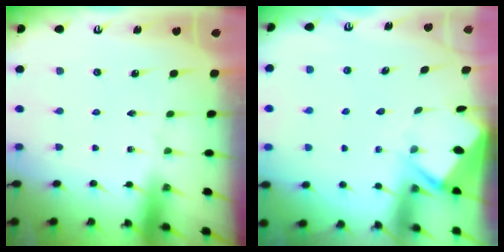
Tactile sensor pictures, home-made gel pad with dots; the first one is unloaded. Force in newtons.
{"total": 3.3, "press": 3.2, "slide": 0.3}